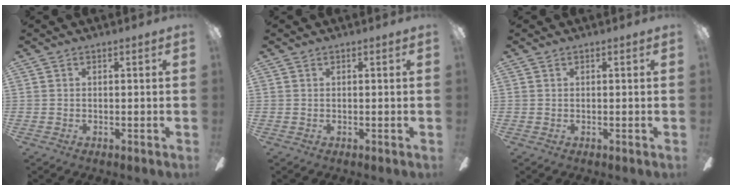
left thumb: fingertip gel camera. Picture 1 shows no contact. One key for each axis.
{"total": 0.0}
{"total": 0.0}